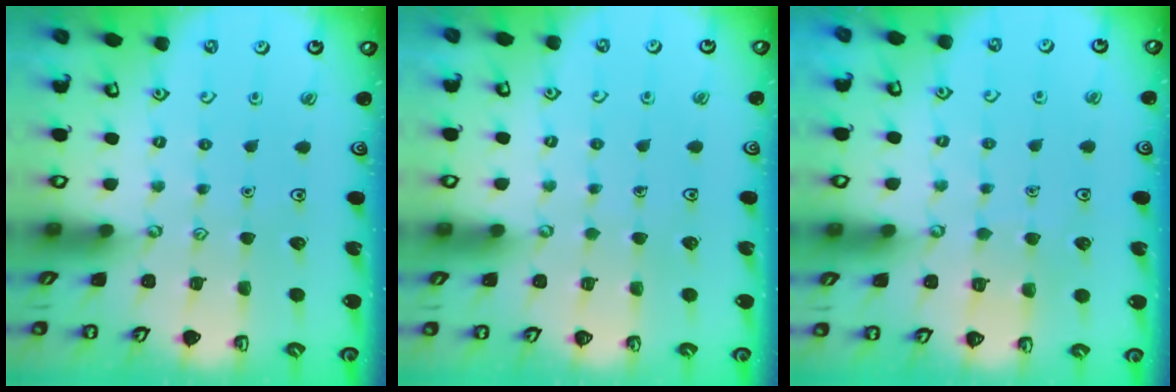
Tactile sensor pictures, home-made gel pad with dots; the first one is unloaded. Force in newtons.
{"total": 0.8, "press": 0.8, "slide": 0.3}
{"total": 3.9, "press": 3.9, "slide": 0.3}